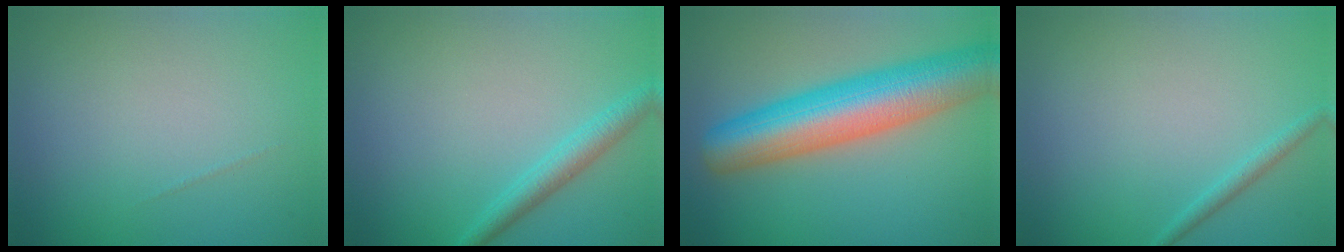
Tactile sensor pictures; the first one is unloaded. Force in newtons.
{"total": 2.2, "press": 2.2, "slide": 0.1}
{"total": 9.6, "press": 9.6, "slide": 0.3}
{"total": 1.1, "press": 1.1, "slide": 0.1}